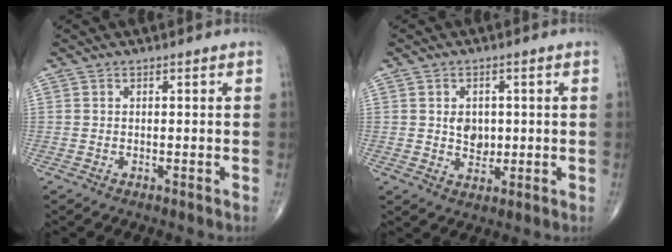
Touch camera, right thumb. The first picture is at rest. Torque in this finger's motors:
{"motor_torque": [-0.01, 1.05, -0.11, -0.06, -0.01]}